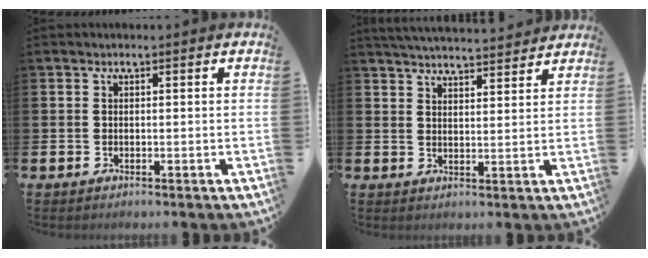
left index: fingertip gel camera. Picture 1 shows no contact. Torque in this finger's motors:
{"motor_torque": [1.10, -1.04, 0.27, 0.16]}